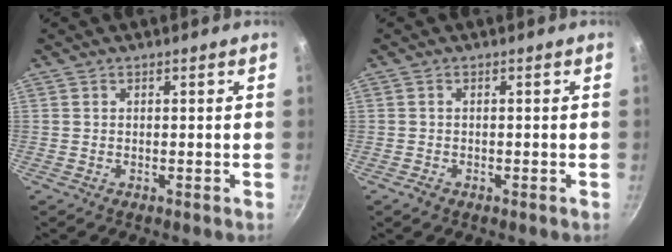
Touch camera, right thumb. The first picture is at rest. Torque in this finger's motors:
{"motor_torque": [-0.45, 0.35, -0.15, 0.13, -0.01]}